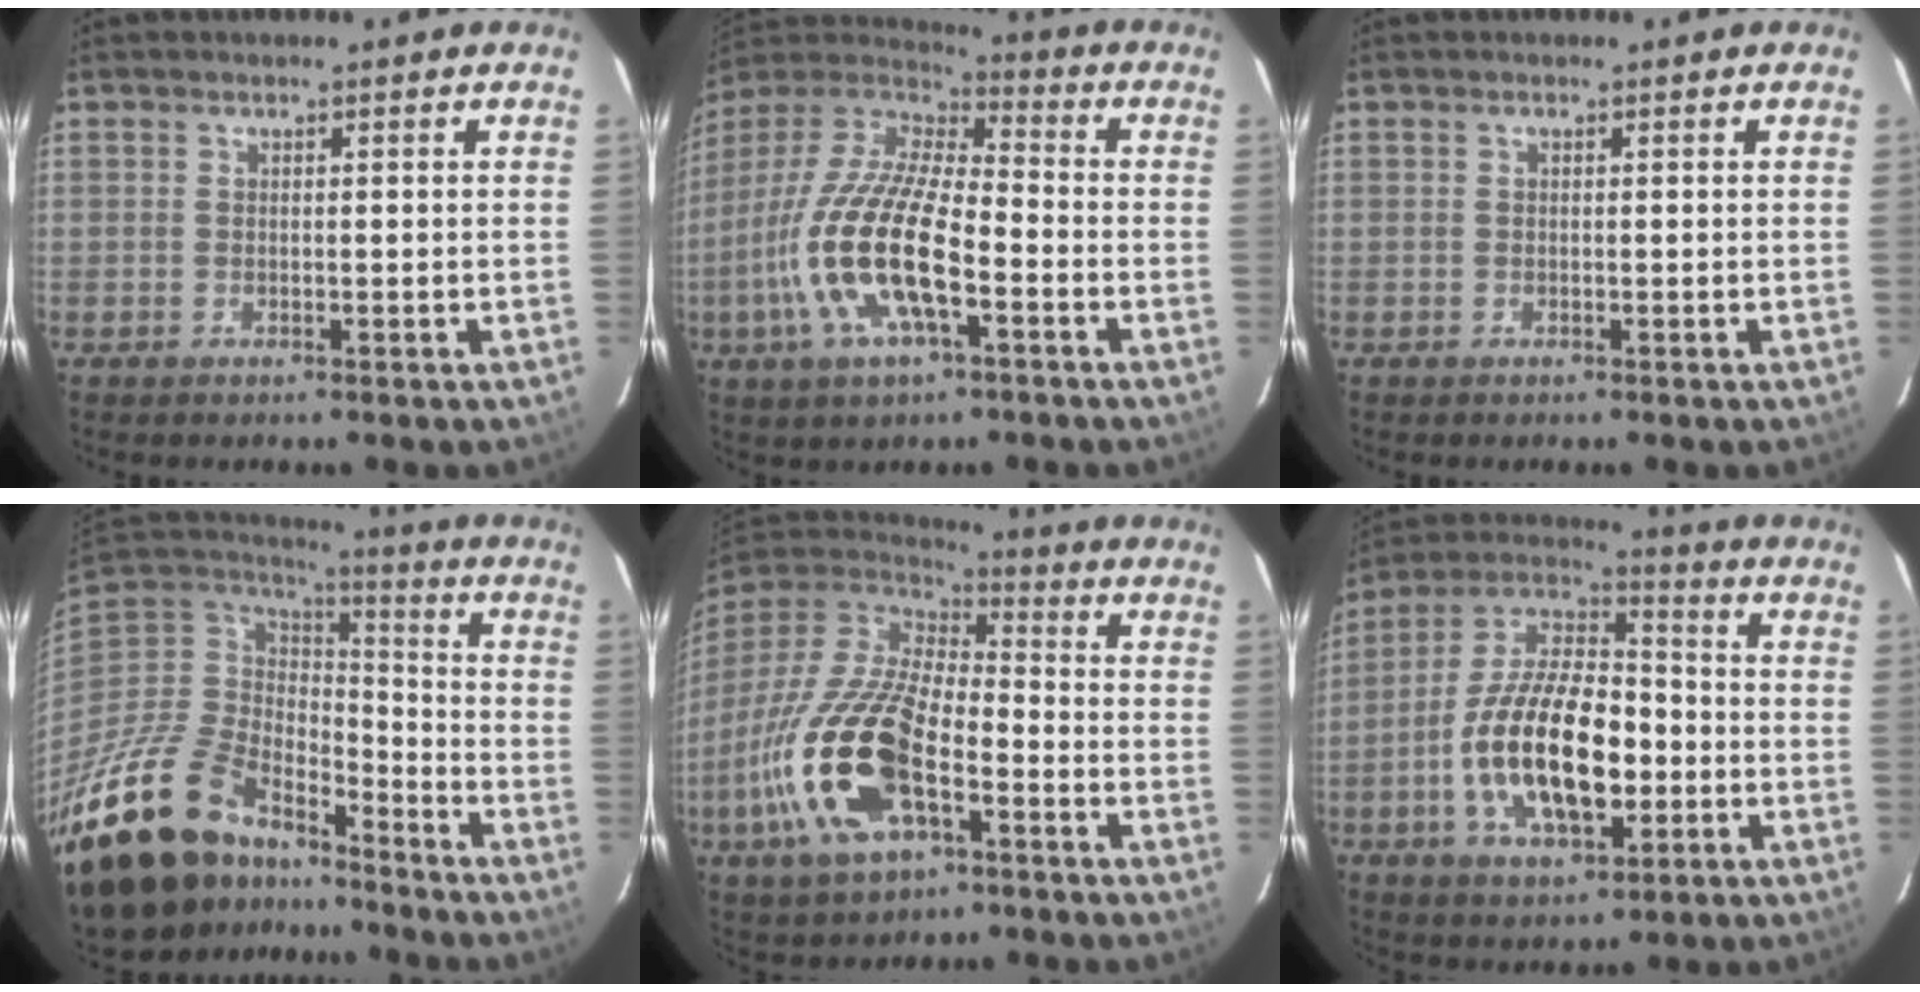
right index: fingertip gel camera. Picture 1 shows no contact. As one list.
[{"total": 19.2, "force": [-6.4, 6.6, 16.9], "torque": [-0.348, -0.017, -0.127]}, {"total": 0.0}, {"total": 26.9, "force": [-19.8, 13.0, 12.6], "torque": [-0.270, -0.013, -0.323]}, {"total": 22.5, "force": [-8.8, 10.2, 18.0], "torque": [-0.382, -0.039, -0.165]}, {"total": 19.7, "force": [-4.5, 9.4, 16.8], "torque": [-0.329, 0.005, -0.078]}]